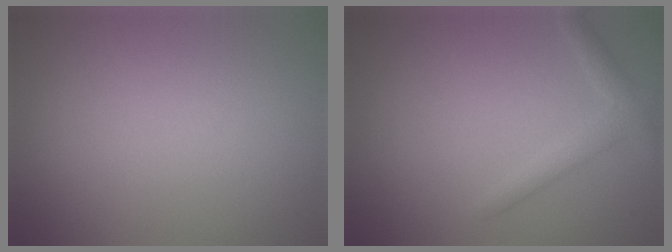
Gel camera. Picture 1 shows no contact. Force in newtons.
{"total": 2.1, "press": 2.1, "slide": 0.1}